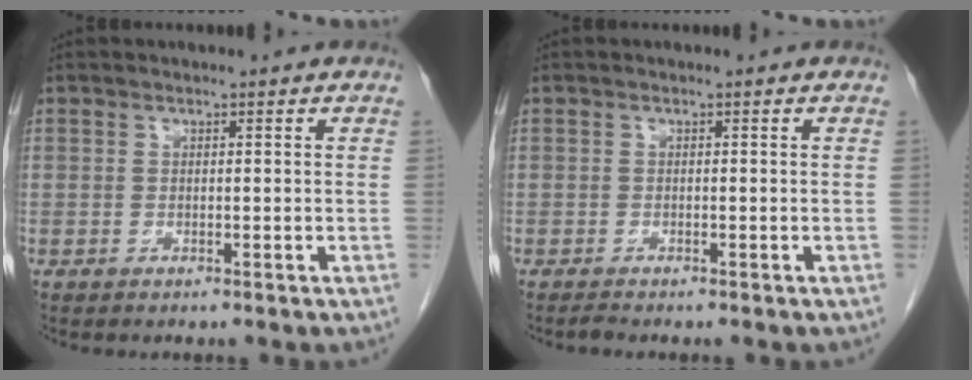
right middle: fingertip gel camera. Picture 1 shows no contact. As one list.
[{"total": 0.5, "force": [-0.5, -0.1, 0.1], "torque": [-0.008, -0.002, -0.012]}]